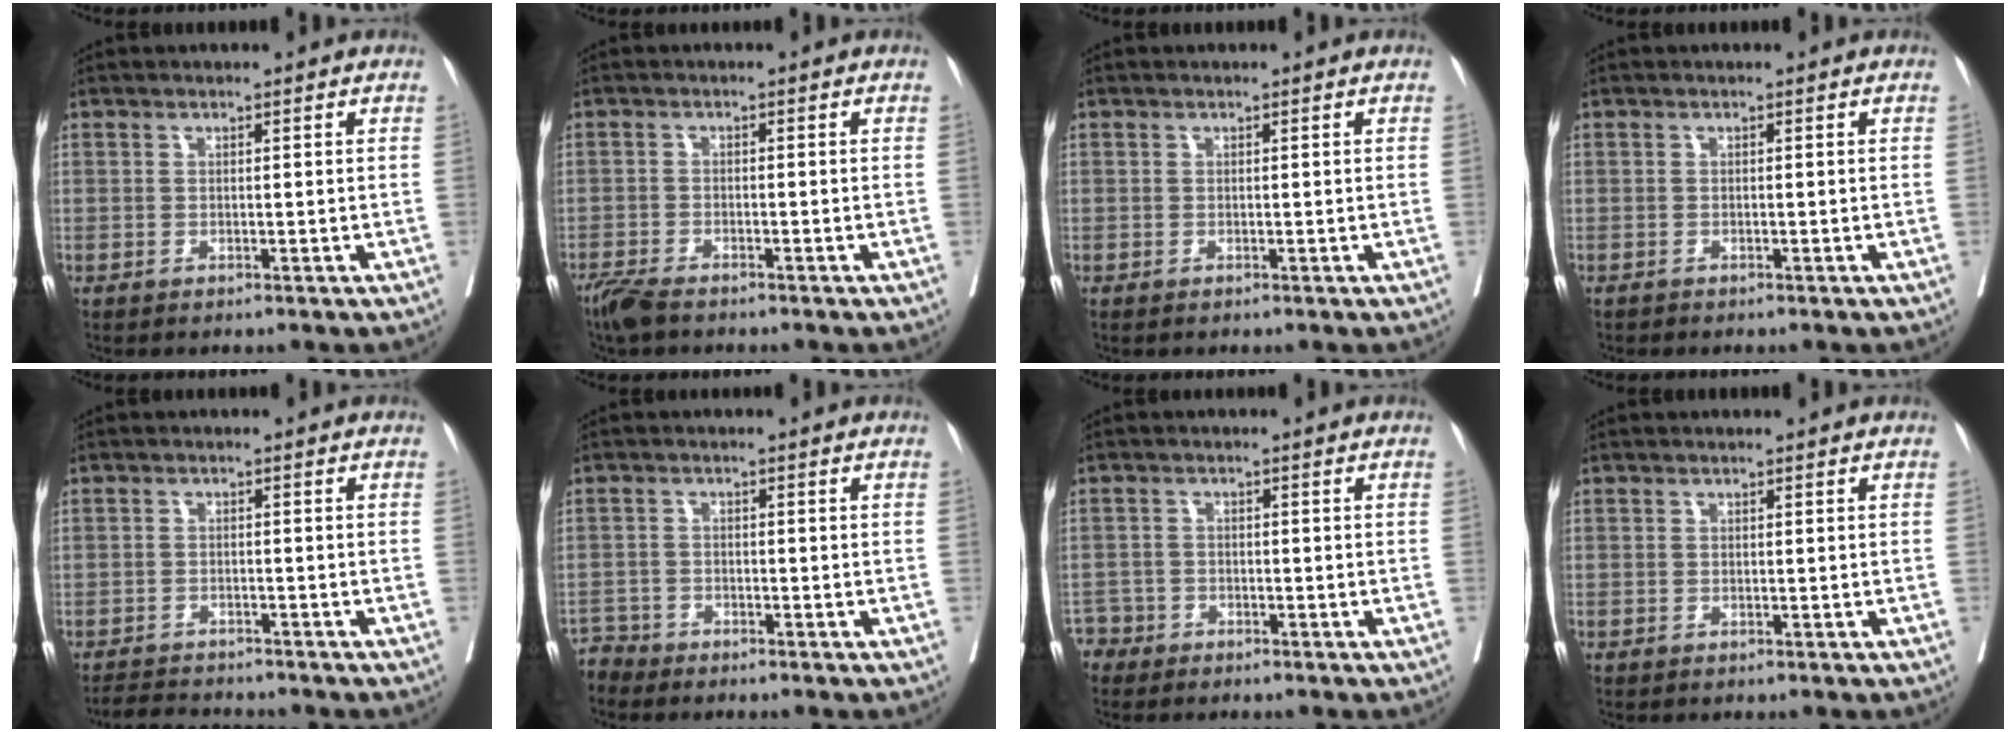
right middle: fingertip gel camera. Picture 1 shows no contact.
{"total": 3.7, "force": [-3.1, 0.8, 2.0], "torque": [-0.041, -0.009, -0.056]}
{"total": 0.0}
{"total": 0.0}
{"total": 4.5, "force": [-4.4, 1.1, 0.6], "torque": [-0.007, -0.012, -0.073]}
{"total": 2.5, "force": [-2.3, 0.3, -1.1], "torque": [0.027, -0.006, -0.049]}
{"total": 2.3, "force": [-1.8, 1.2, -0.7], "torque": [0.015, 0.007, -0.037]}
{"total": 0.0}